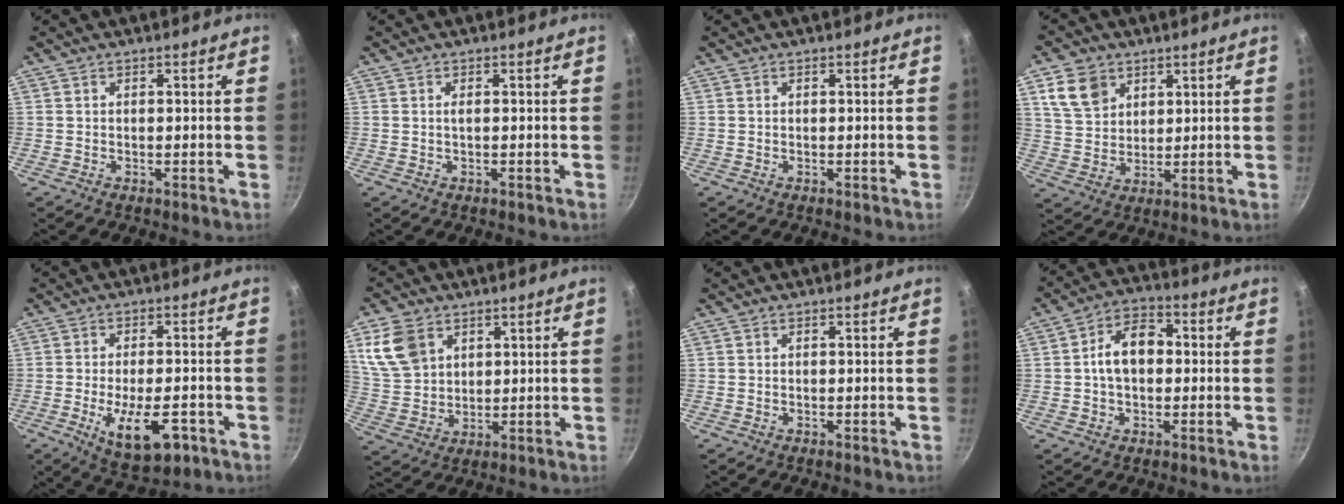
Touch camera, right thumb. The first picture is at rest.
{"total": 0.7, "force": [0.0, 0.1, 0.7], "torque": [-0.016, 0.002, -0.002]}
{"total": 0.0}
{"total": 8.9, "force": [4.3, 6.6, 4.1], "torque": [-0.054, -0.007, 0.089]}
{"total": 11.8, "force": [-4.3, 5.1, 9.7], "torque": [-0.138, 0.007, -0.058]}
{"total": 10.0, "force": [4.4, 7.3, 5.1], "torque": [-0.084, -0.010, 0.099]}
{"total": 0.0}
{"total": 9.2, "force": [0.3, 6.3, 6.8], "torque": [-0.084, 0.027, -0.006]}